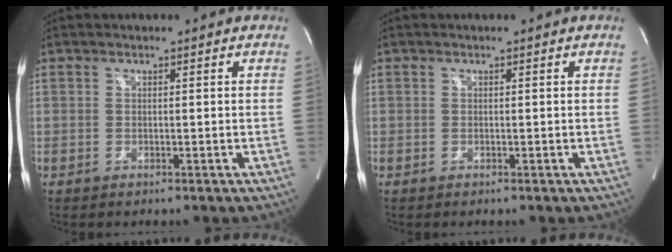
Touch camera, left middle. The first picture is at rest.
{"total": 0.0}